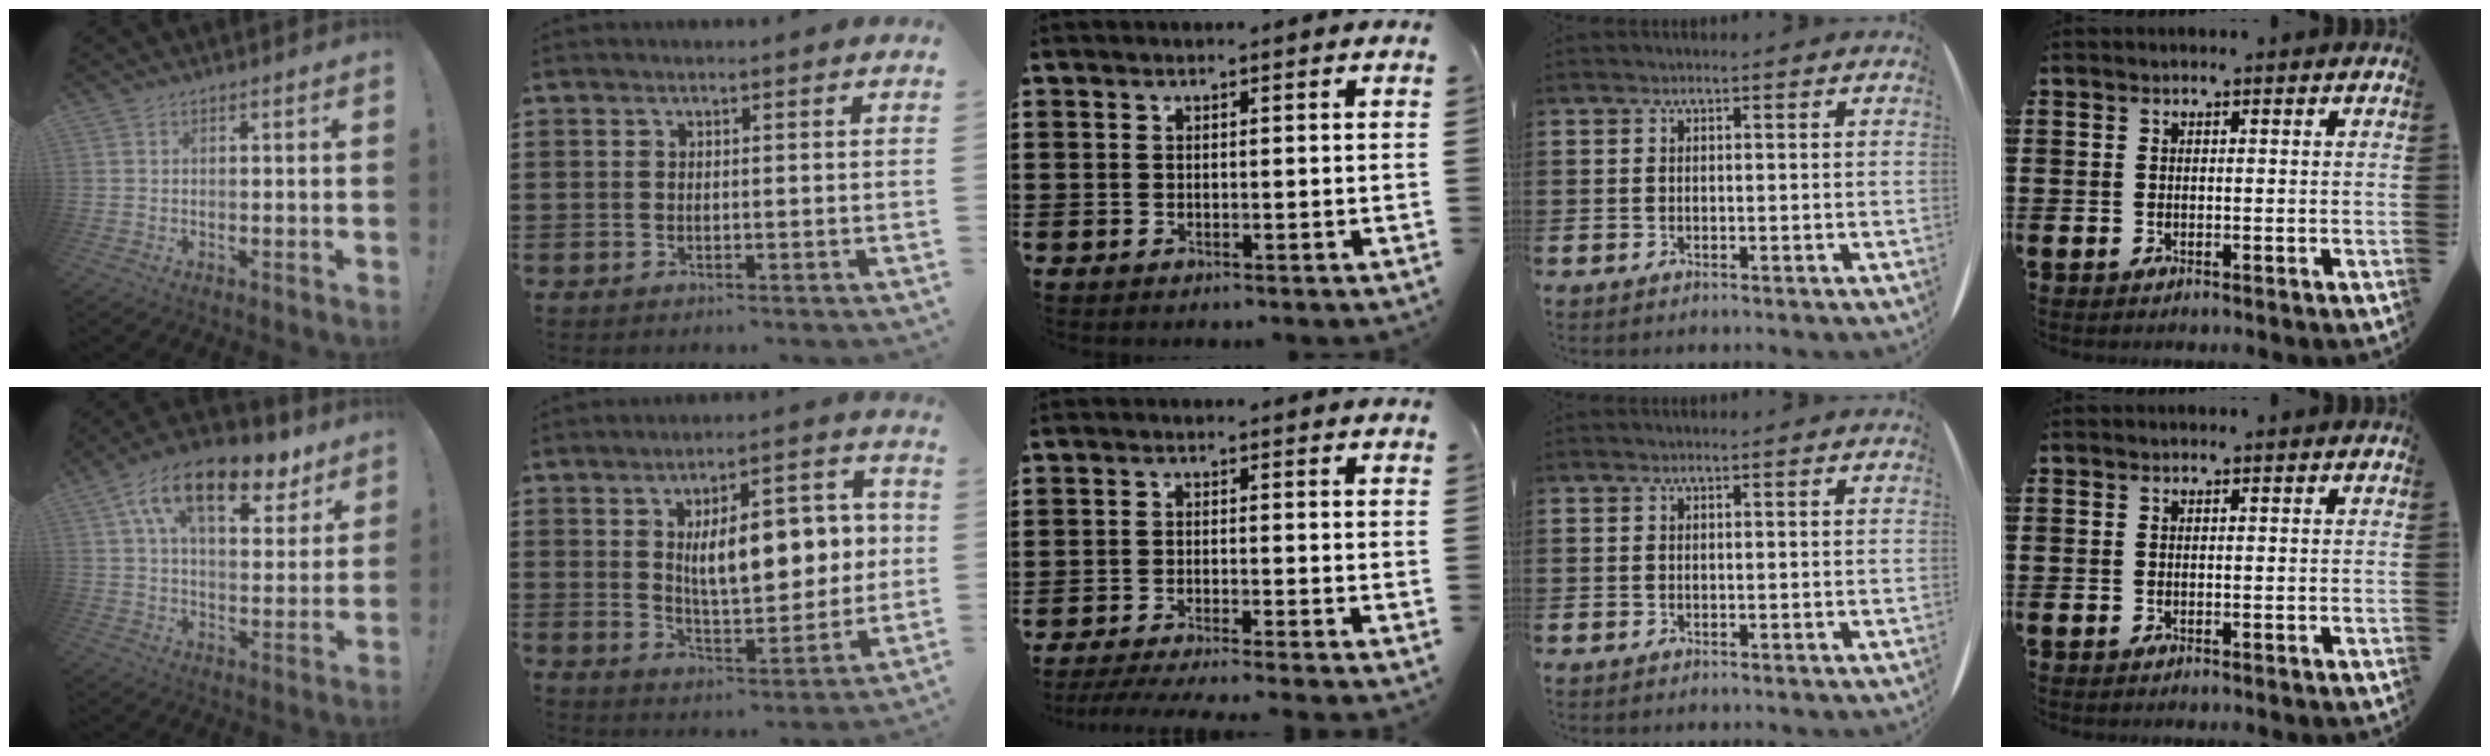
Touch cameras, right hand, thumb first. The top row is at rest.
{"thumb": {"total": 17.7, "force": [9.8, 8.3, 12.1], "torque": [-0.190, -0.048, 0.168]}, "index": {"total": 11.3, "force": [2.1, 5.1, 9.8], "torque": [-0.156, 0.003, 0.032]}, "middle": {"total": 2.9, "force": [-2.6, -0.4, 1.2], "torque": [-0.027, -0.004, -0.054]}}